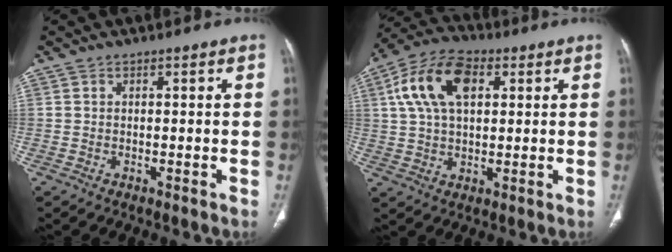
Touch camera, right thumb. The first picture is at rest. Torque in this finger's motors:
{"motor_torque": [-0.40, 1.00, 0.77, -0.64, 0.14]}